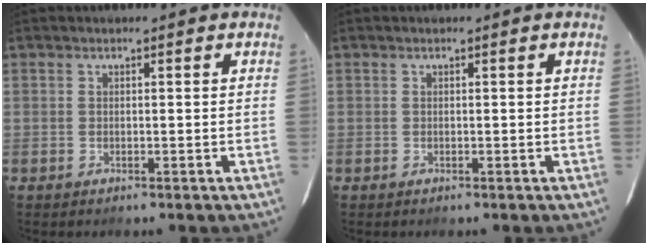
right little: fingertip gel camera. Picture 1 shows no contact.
{"total": 0.0}